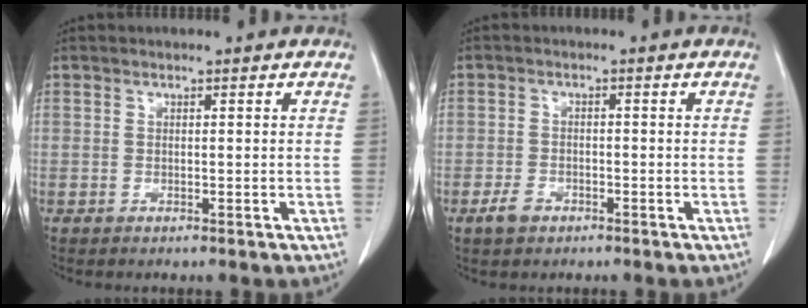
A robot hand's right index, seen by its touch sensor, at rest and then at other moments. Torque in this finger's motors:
{"motor_torque": [-0.32, 0.09, -0.66, -0.21]}